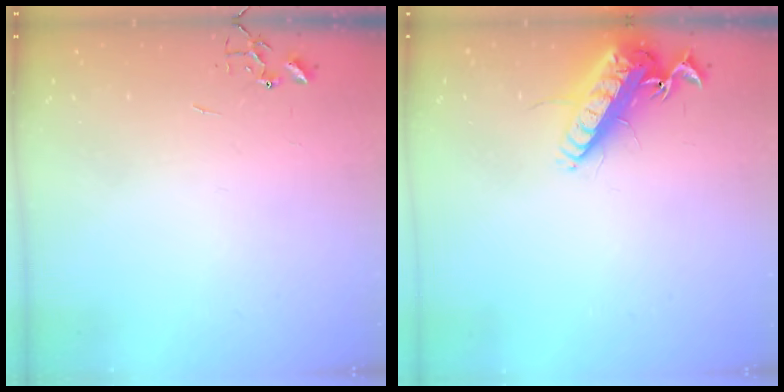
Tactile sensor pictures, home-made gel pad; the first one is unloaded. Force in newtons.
{"total": 14.6, "press": 14.4, "slide": 2.8}